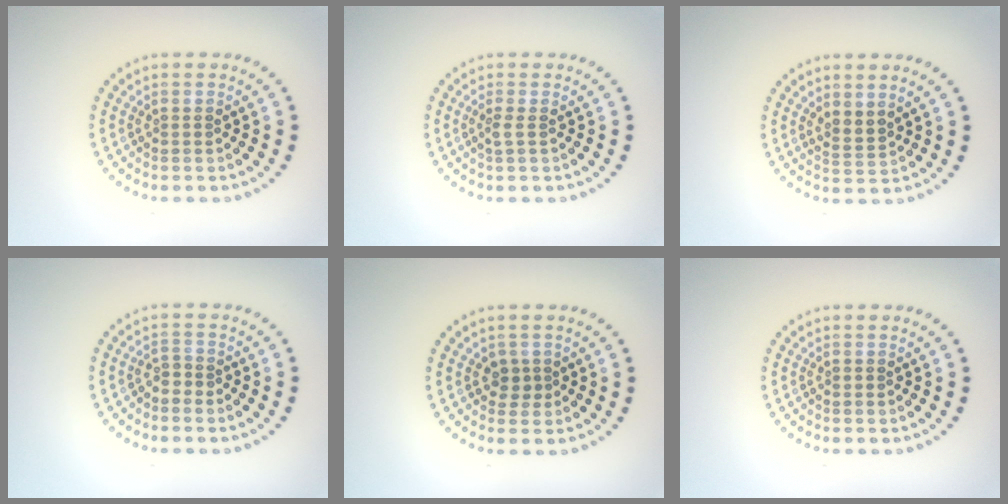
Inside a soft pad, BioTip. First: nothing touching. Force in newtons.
{"total": 0.9, "press": 0.7, "slide": 0.6}
{"total": 1.7, "press": 1.3, "slide": 1.1}
{"total": 0.9, "press": 0.6, "slide": 0.6}
{"total": 1.5, "press": 1.2, "slide": 0.9}
{"total": 0.5, "press": 0.5, "slide": 0.1}